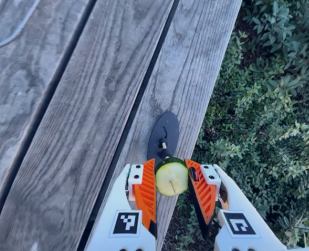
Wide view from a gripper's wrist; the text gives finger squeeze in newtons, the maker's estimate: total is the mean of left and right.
{"total": 9.6, "left": 9.3, "right": 9.9}